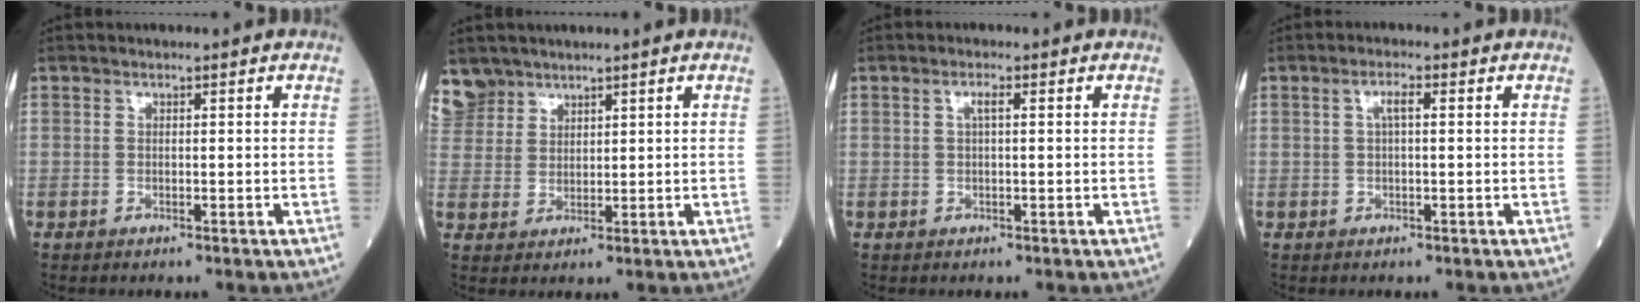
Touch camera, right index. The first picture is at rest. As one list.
[{"total": 5.3, "force": [4.3, 3.1, -0.2], "torque": [0.011, 0.008, 0.091]}, {"total": 1.5, "force": [0.4, 0.2, 1.4], "torque": [-0.027, 0.003, 0.006]}, {"total": 2.2, "force": [0.5, 0.5, 2.0], "torque": [-0.042, 0.007, 0.009]}]